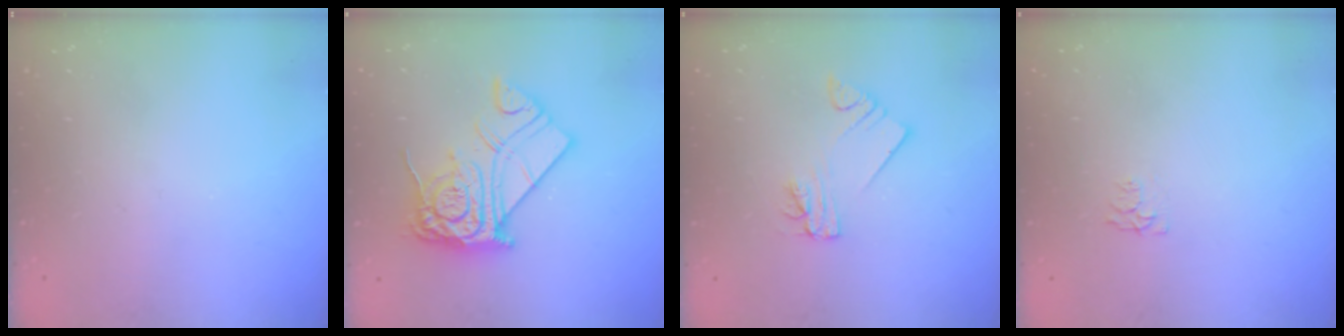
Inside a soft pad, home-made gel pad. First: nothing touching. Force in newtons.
{"total": 16.2, "press": 16.1, "slide": 1.3}
{"total": 2.2, "press": 2.2, "slide": 0.1}
{"total": 4.5, "press": 4.4, "slide": 0.6}